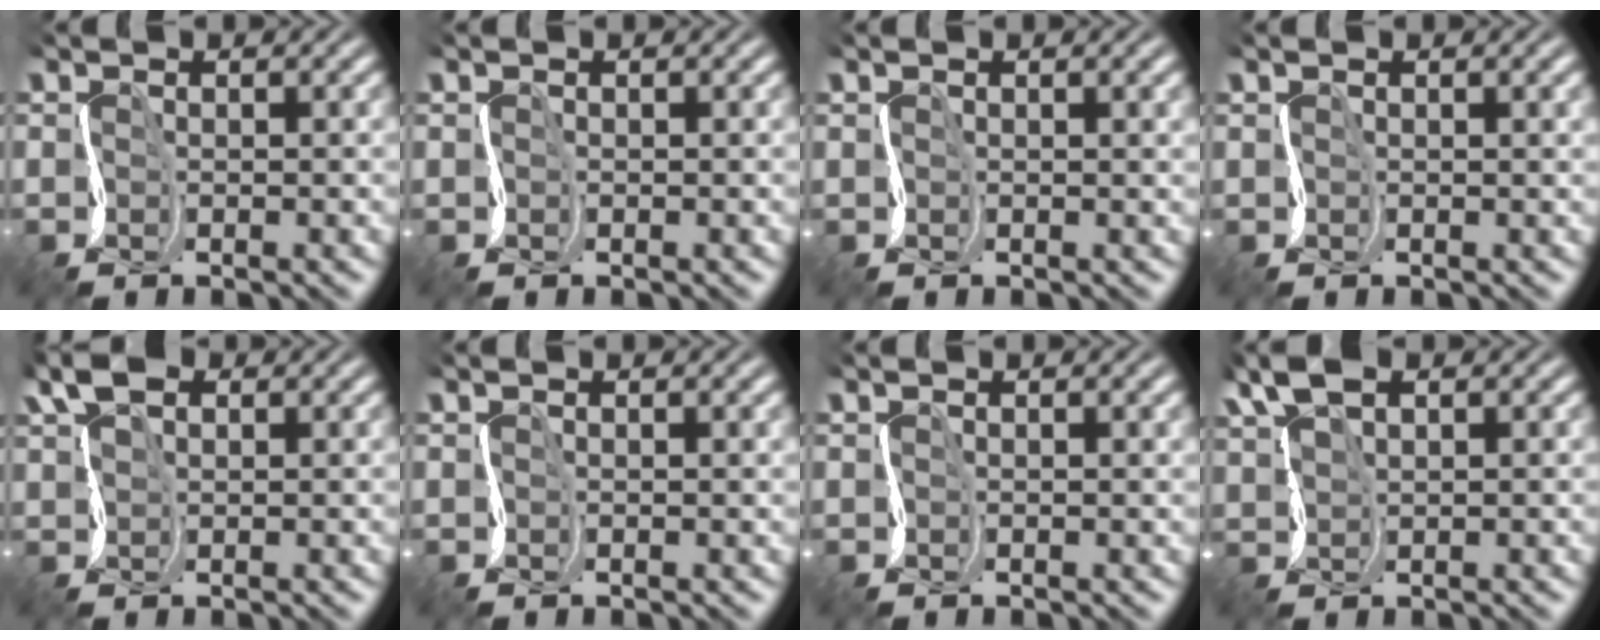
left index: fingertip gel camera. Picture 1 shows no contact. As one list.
[{"total": 0.0}, {"total": 2.5, "force": [1.5, 0.9, 1.8], "torque": [-0.026, 0.007, 0.021]}, {"total": 2.5, "force": [1.6, 0.9, 1.8], "torque": [-0.029, 0.007, 0.022]}, {"total": 3.3, "force": [1.8, 2.0, 1.8], "torque": [-0.043, 0.006, 0.034]}, {"total": 1.9, "force": [1.2, 0.6, 1.3], "torque": [-0.021, 0.004, 0.019]}, {"total": 2.2, "force": [1.3, 0.7, 1.5], "torque": [-0.025, 0.006, 0.020]}, {"total": 3.7, "force": [2.4, 1.8, 2.2], "torque": [-0.054, 0.015, 0.045]}]